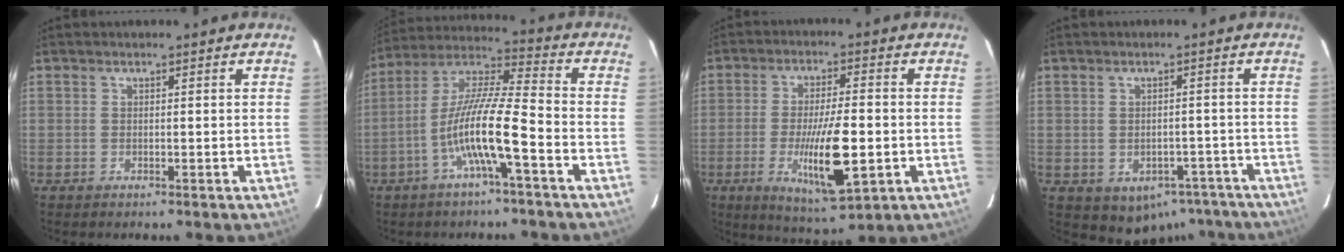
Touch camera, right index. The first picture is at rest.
{"total": 12.5, "force": [-4.5, 0.4, 11.6], "torque": [-0.228, 0.012, -0.089]}
{"total": 12.1, "force": [-2.9, 2.1, 11.6], "torque": [-0.201, -0.018, -0.042]}
{"total": 9.9, "force": [-6.0, 7.1, 3.5], "torque": [-0.044, 0.014, -0.069]}